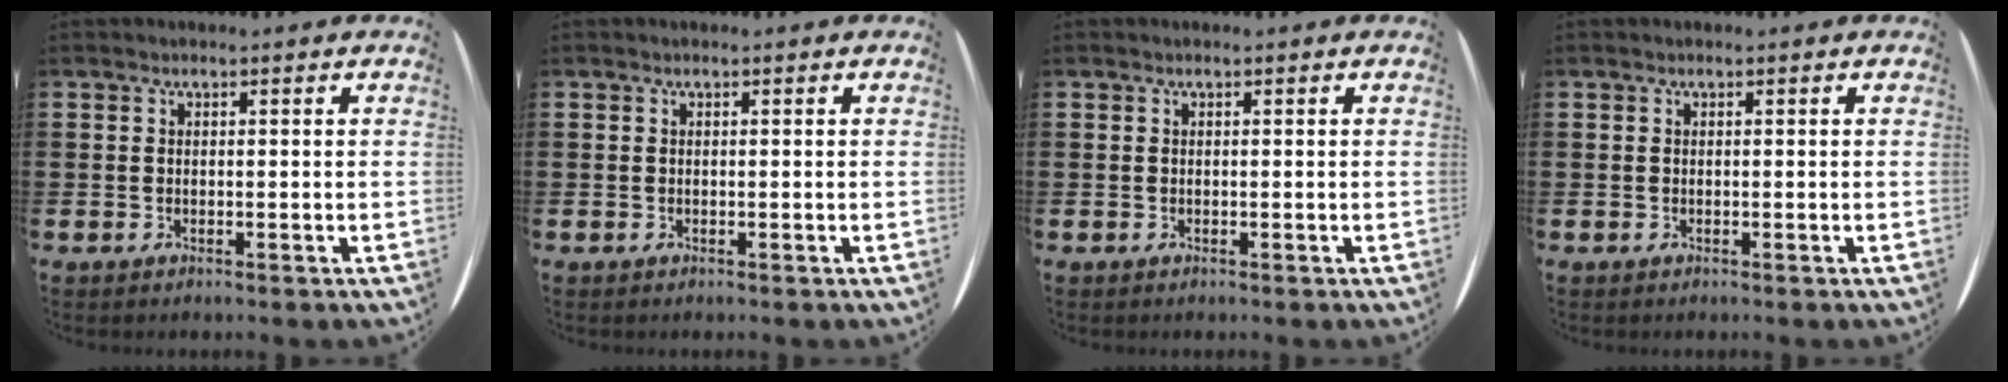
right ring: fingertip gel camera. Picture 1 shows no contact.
{"total": 0.0}
{"total": 0.0}
{"total": 0.0}